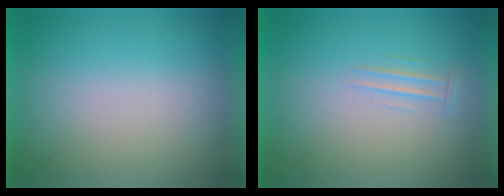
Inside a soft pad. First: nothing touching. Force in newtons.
{"total": 1.0}